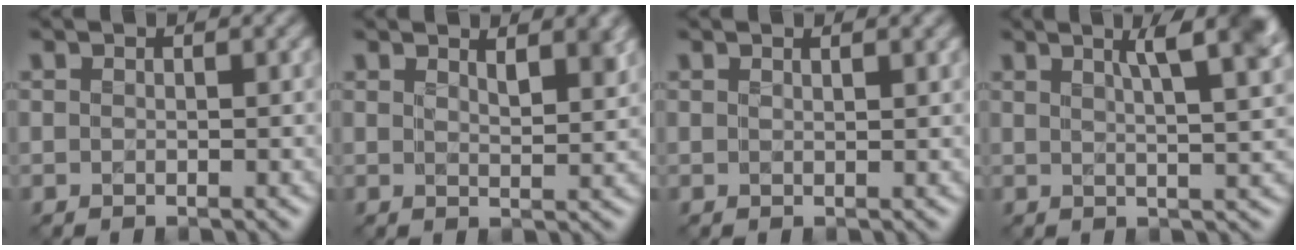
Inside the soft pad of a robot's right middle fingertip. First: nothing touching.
{"total": 2.6, "force": [1.8, 0.7, 1.8], "torque": [-0.025, -0.005, 0.031]}
{"total": 1.2, "force": [1.0, 0.3, 0.7], "torque": [-0.009, 0.000, 0.012]}
{"total": 6.9, "force": [3.3, 2.0, 5.7], "torque": [-0.048, 0.024, 0.038]}